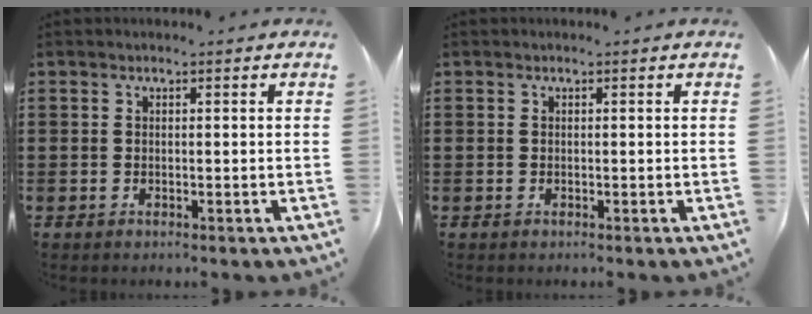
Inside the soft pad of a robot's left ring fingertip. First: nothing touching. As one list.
[{"total": 0.0}]